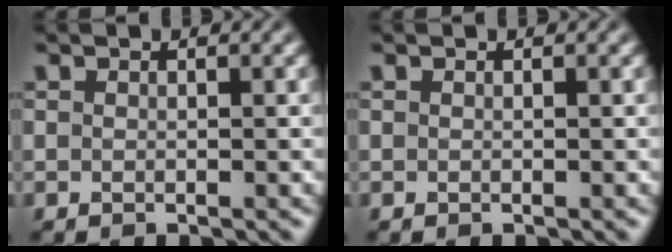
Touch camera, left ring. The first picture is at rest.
{"total": 0.0}